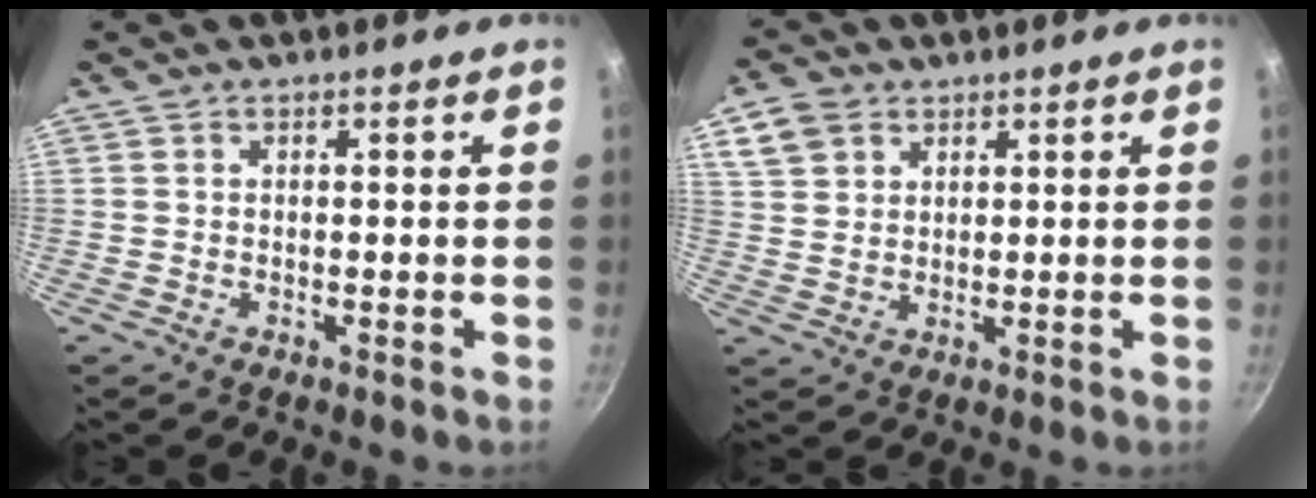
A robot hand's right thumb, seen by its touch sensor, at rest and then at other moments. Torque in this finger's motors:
{"motor_torque": [-0.56, 0.47, -0.26, -0.12, 0.12]}